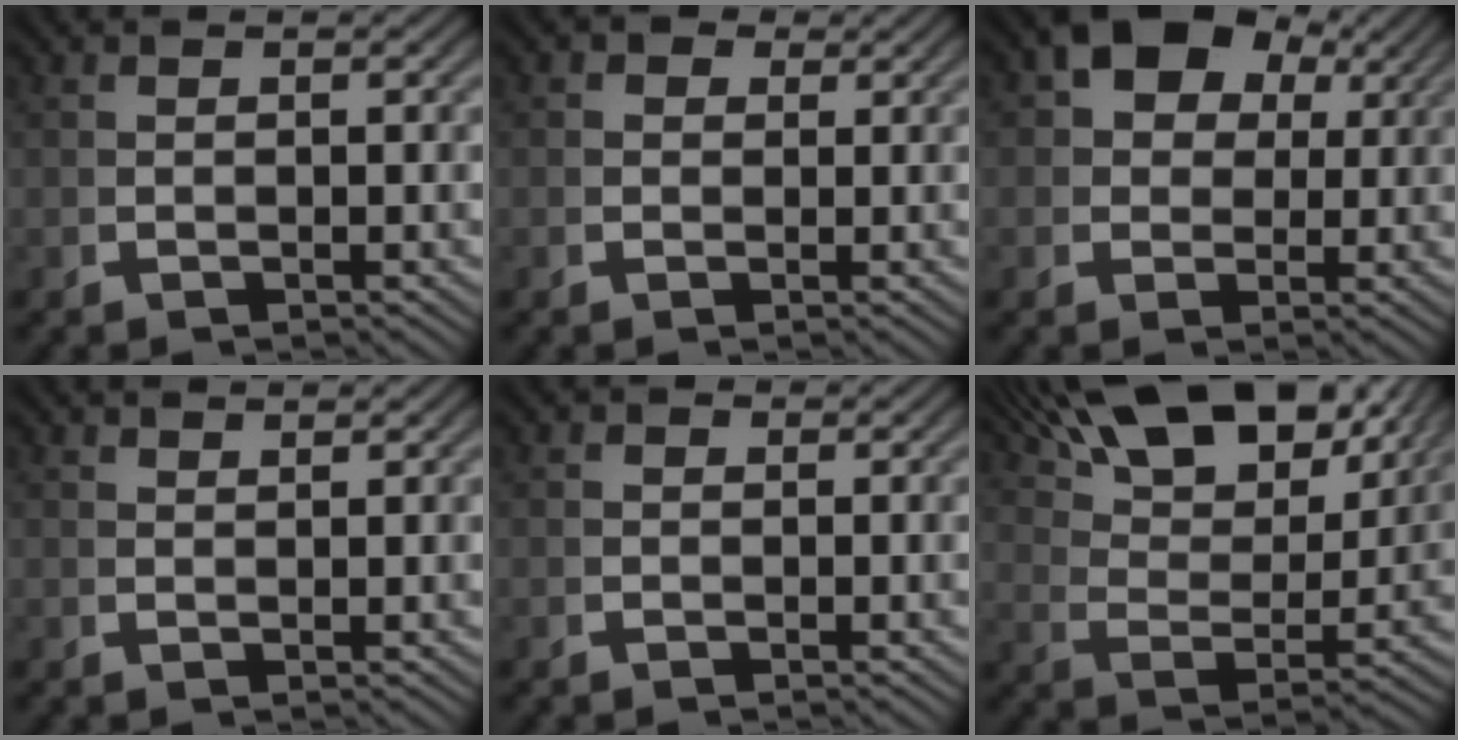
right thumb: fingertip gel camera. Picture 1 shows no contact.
{"total": 2.0, "force": [0.9, 1.6, 0.7], "torque": [-0.013, -0.002, 0.009]}
{"total": 6.7, "force": [3.3, 4.4, 3.8], "torque": [-0.079, 0.000, 0.057]}
{"total": 1.5, "force": [1.5, -0.1, 0.0], "torque": [0.007, 0.005, 0.026]}
{"total": 0.5, "force": [0.1, 0.5, 0.1], "torque": [-0.003, -0.005, 0.000]}
{"total": 10.3, "force": [7.3, 3.8, 6.2], "torque": [-0.108, 0.007, 0.124]}